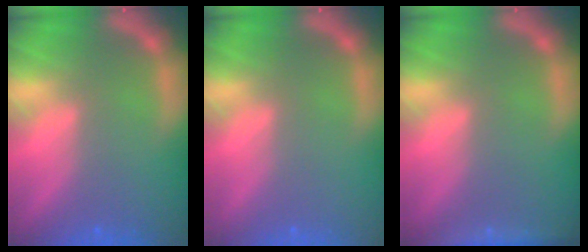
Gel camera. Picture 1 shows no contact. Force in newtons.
{"total": 0.0}
{"total": 4.0}